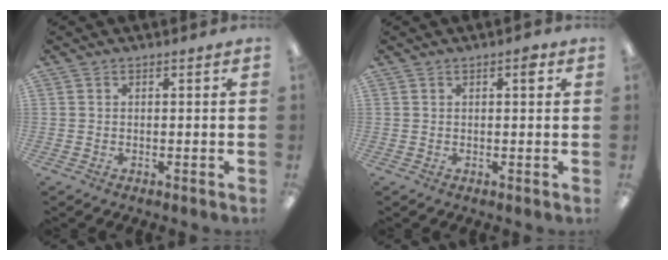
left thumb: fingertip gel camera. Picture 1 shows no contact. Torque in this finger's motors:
{"motor_torque": [-0.19, -0.17, -0.26, -0.13, 0.02]}